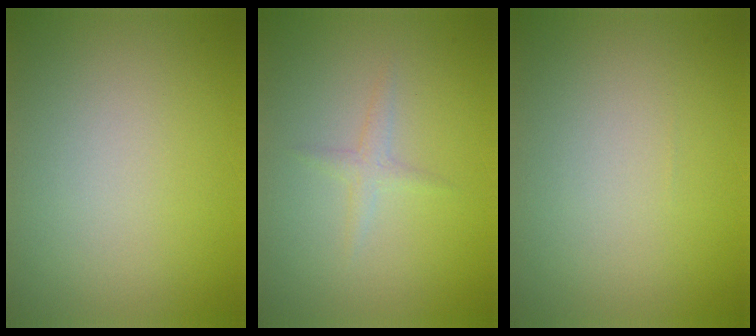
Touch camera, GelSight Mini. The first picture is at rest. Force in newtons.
{"total": 1.1, "press": 1.1, "slide": 0.0}
{"total": 0.0}